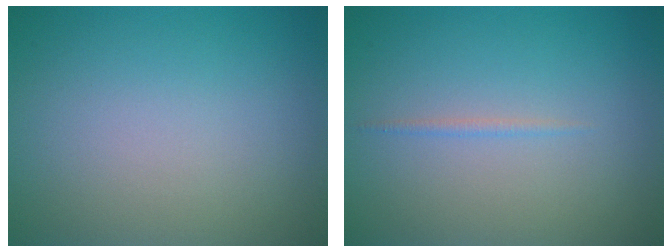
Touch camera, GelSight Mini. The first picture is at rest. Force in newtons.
{"total": 0.6, "press": 0.6, "slide": 0.1}